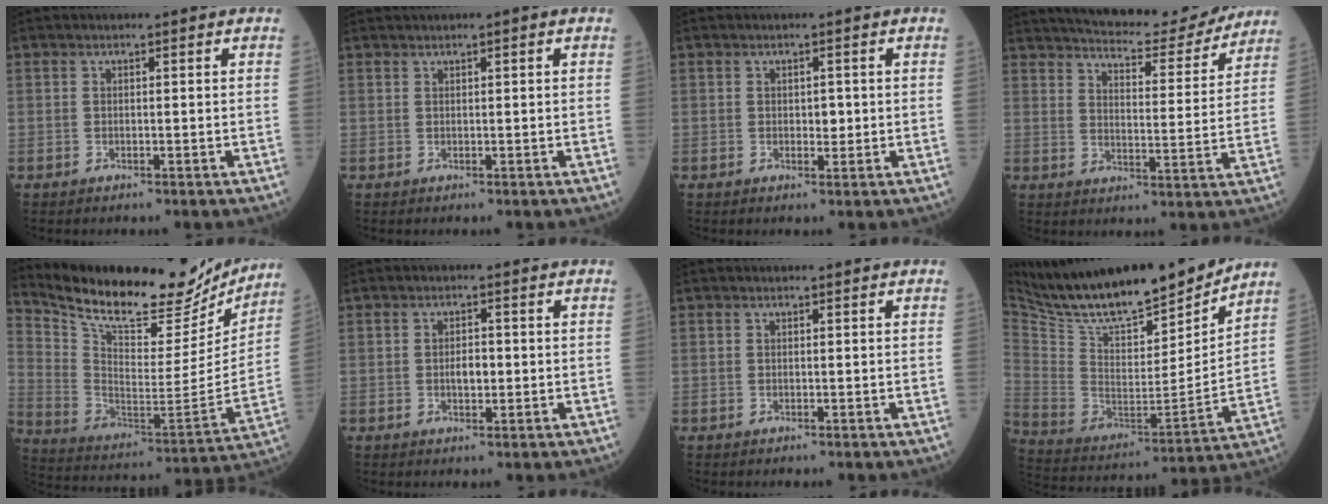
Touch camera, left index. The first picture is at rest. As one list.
[{"total": 1.4, "force": [0.8, 0.0, 1.1], "torque": [-0.021, 0.011, 0.015]}, {"total": 1.5, "force": [0.1, 1.0, 1.1], "torque": [-0.012, 0.001, 0.003]}, {"total": 18.0, "force": [16.6, 3.1, 6.0], "torque": [-0.088, -0.011, 0.222]}, {"total": 24.8, "force": [21.9, 6.7, 9.6], "torque": [-0.173, -0.034, 0.327]}, {"total": 2.4, "force": [-0.2, 1.2, 2.1], "torque": [-0.036, 0.003, -0.002]}, {"total": 0.0}, {"total": 24.0, "force": [21.4, 4.4, 10.0], "torque": [-0.193, -0.024, 0.353]}]